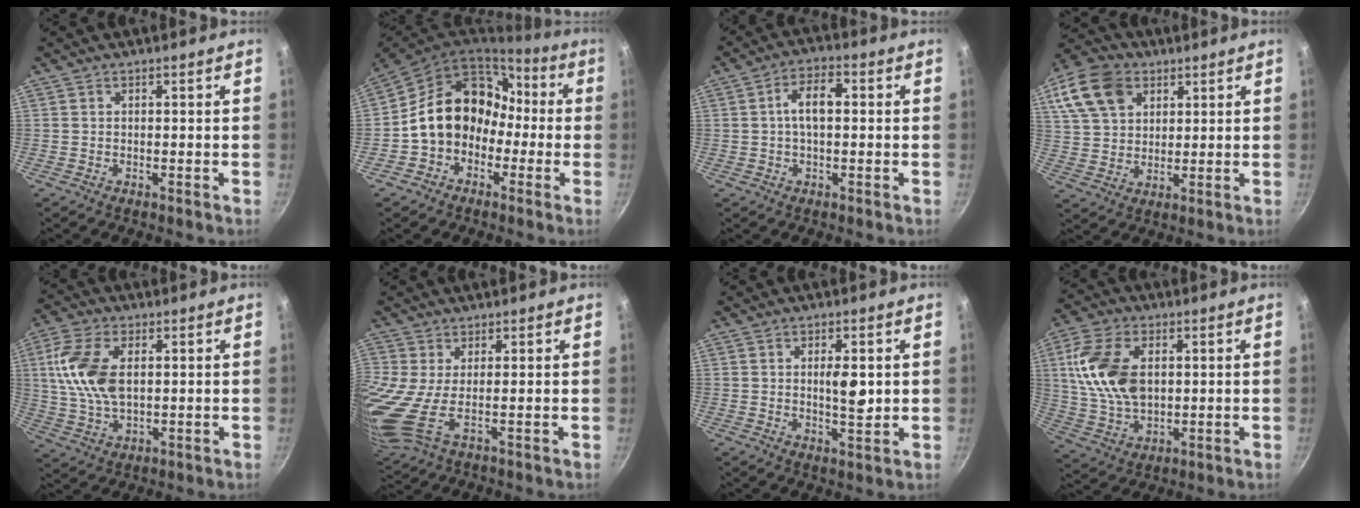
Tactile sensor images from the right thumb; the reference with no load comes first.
{"total": 16.1, "force": [-1.5, 13.1, 9.2], "torque": [-0.113, 0.072, -0.026]}
{"total": 6.4, "force": [0.6, 3.4, 5.4], "torque": [-0.090, 0.020, 0.004]}
{"total": 13.5, "force": [6.2, 9.7, 7.1], "torque": [-0.117, 0.000, 0.113]}
{"total": 11.9, "force": [2.2, 6.7, 9.6], "torque": [-0.186, 0.000, 0.041]}
{"total": 9.9, "force": [1.4, 3.3, 9.2], "torque": [-0.208, -0.012, 0.030]}
{"total": 5.2, "force": [0.8, 1.9, 4.8], "torque": [-0.073, -0.011, 0.014]}
{"total": 14.6, "force": [2.7, 9.1, 11.0], "torque": [-0.200, -0.006, 0.055]}